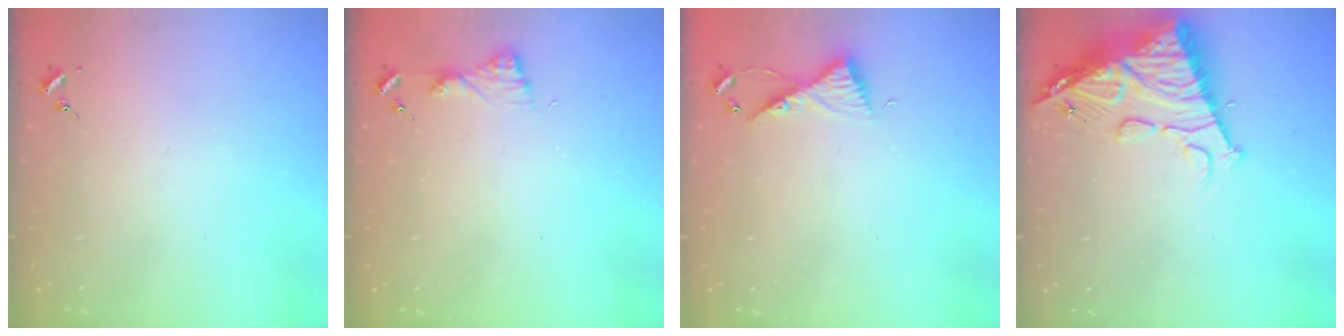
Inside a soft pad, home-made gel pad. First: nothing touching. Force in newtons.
{"total": 5.0, "press": 4.9, "slide": 0.6}
{"total": 6.2, "press": 6.2, "slide": 0.6}
{"total": 14.9, "press": 14.8, "slide": 1.5}